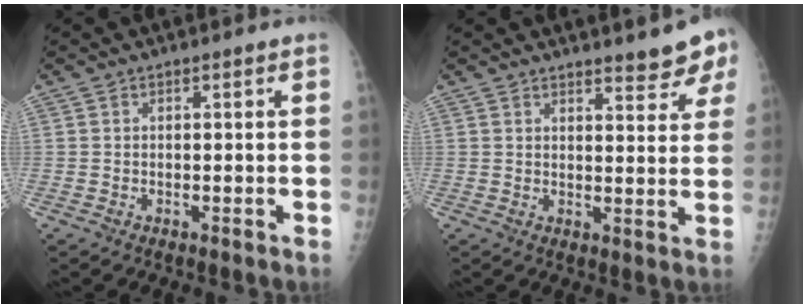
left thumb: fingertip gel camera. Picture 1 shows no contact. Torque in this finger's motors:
{"motor_torque": [0.03, 0.18, -0.05, -0.19, 0.06]}